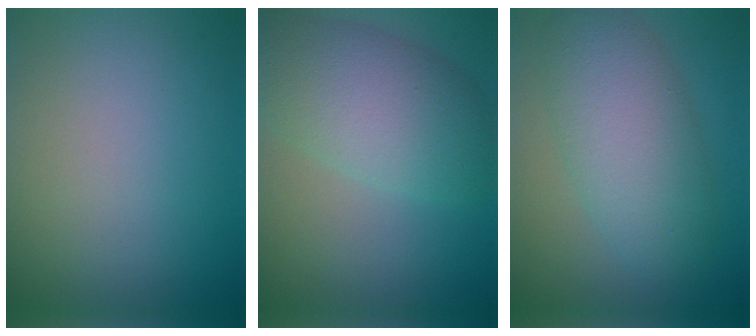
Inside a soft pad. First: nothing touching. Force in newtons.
{"total": 7.8, "press": 7.8, "slide": 0.1}
{"total": 6.9, "press": 6.9, "slide": 0.4}